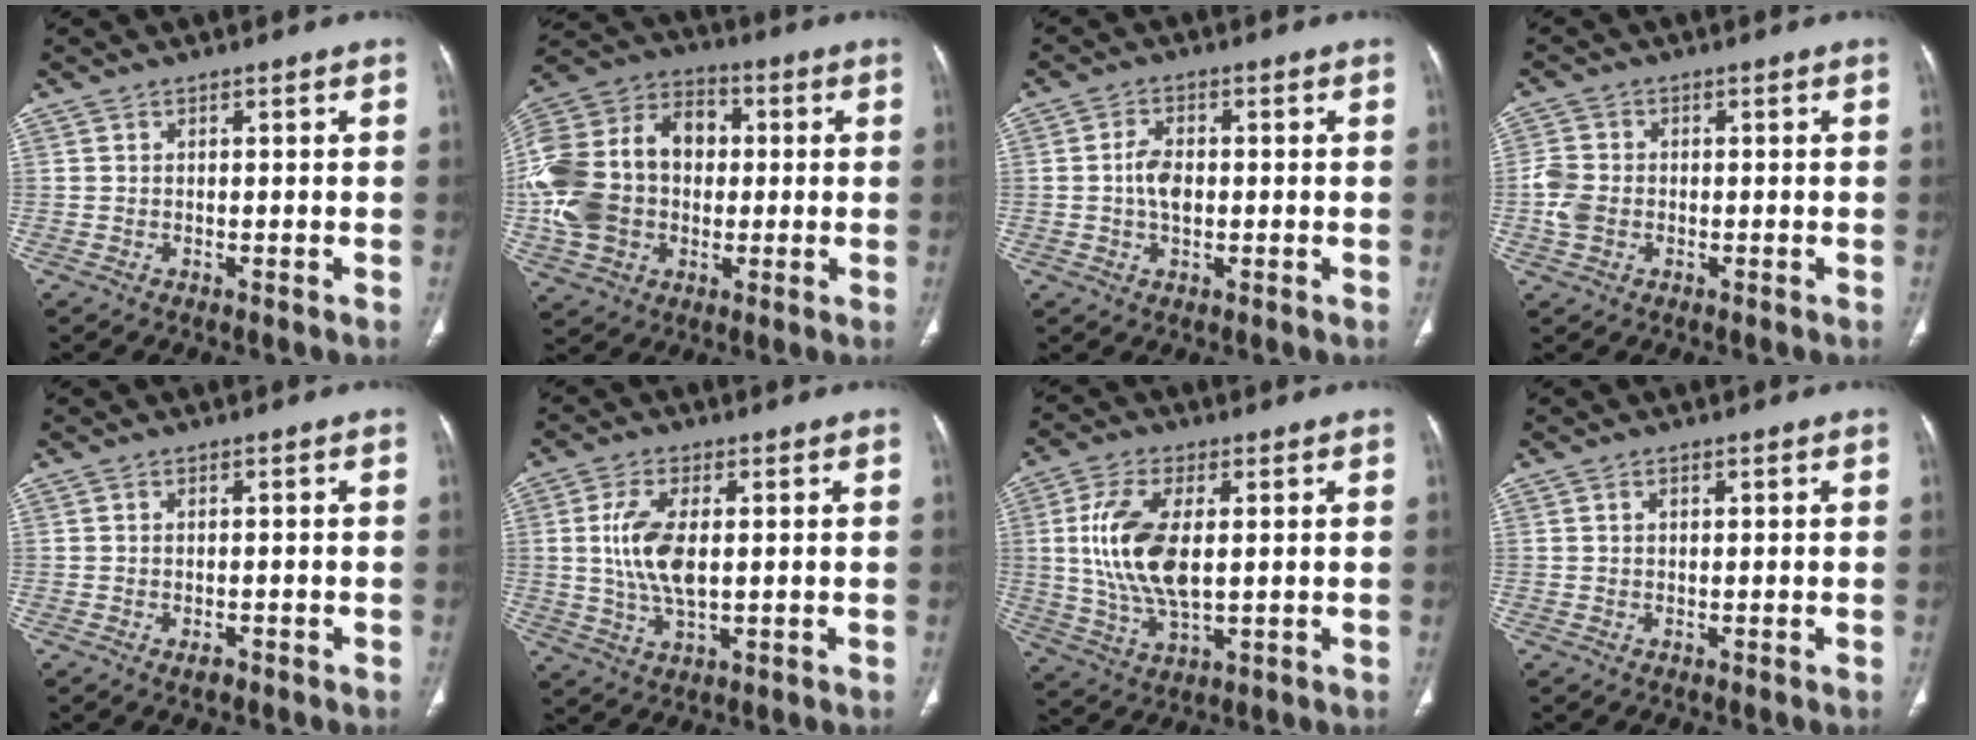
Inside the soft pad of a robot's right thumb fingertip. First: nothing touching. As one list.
[{"total": 23.4, "force": [-0.2, 17.7, 15.3], "torque": [-0.323, 0.035, 0.003]}, {"total": 4.7, "force": [-0.2, 2.9, 3.7], "torque": [-0.067, 0.007, -0.007]}, {"total": 4.8, "force": [-0.9, 3.8, 2.8], "torque": [-0.062, 0.007, -0.019]}, {"total": 1.5, "force": [-0.8, 0.8, 1.0], "torque": [-0.016, 0.002, -0.011]}, {"total": 9.6, "force": [1.0, 4.5, 8.4], "torque": [-0.176, -0.007, 0.023]}, {"total": 13.7, "force": [1.6, 6.7, 11.8], "torque": [-0.243, -0.009, 0.037]}, {"total": 1.1, "force": [0.4, 0.6, 0.8], "torque": [-0.016, 0.003, 0.008]}]